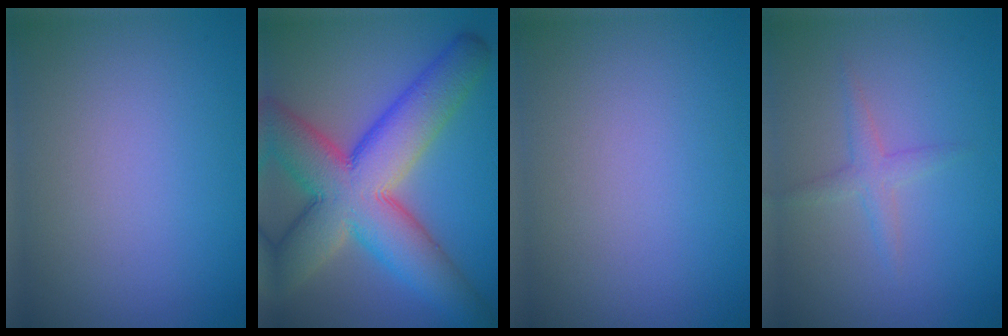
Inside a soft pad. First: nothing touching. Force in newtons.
{"total": 12.7, "press": 12.7, "slide": 0.5}
{"total": 0.0}
{"total": 1.6, "press": 1.6, "slide": 0.1}